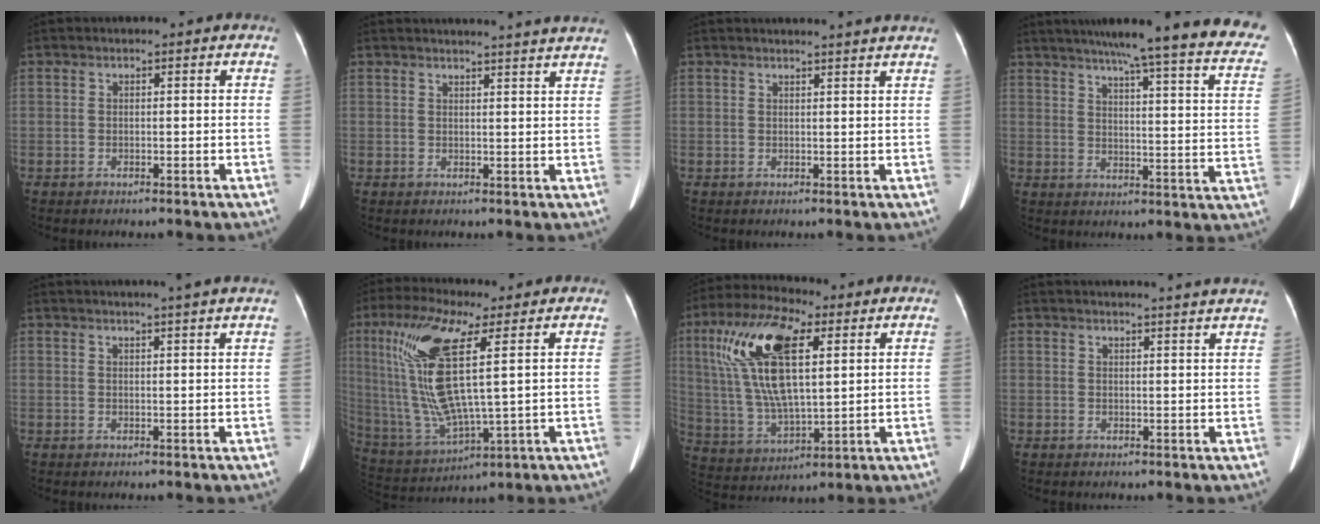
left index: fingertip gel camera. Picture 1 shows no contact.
{"total": 11.8, "force": [11.2, -0.9, 3.6], "torque": [-0.046, -0.016, 0.116]}
{"total": 6.7, "force": [6.3, -0.8, 2.3], "torque": [-0.023, 0.013, 0.058]}
{"total": 27.8, "force": [23.5, 1.3, 14.8], "torque": [-0.186, -0.052, 0.279]}
{"total": 8.7, "force": [7.4, -1.4, 4.3], "torque": [-0.052, 0.014, 0.077]}
{"total": 15.5, "force": [4.8, 2.4, 14.5], "torque": [-0.331, -0.008, 0.095]}
{"total": 16.7, "force": [5.8, 5.0, 14.8], "torque": [-0.320, 0.015, 0.108]}
{"total": 10.8, "force": [10.1, -1.0, 3.5], "torque": [-0.042, -0.009, 0.104]}